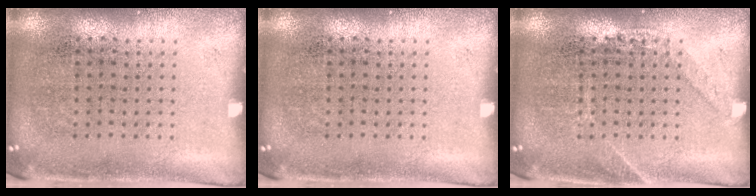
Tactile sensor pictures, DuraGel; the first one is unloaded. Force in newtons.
{"total": 0.0}
{"total": 1.2, "press": 1.2, "slide": 0.2}